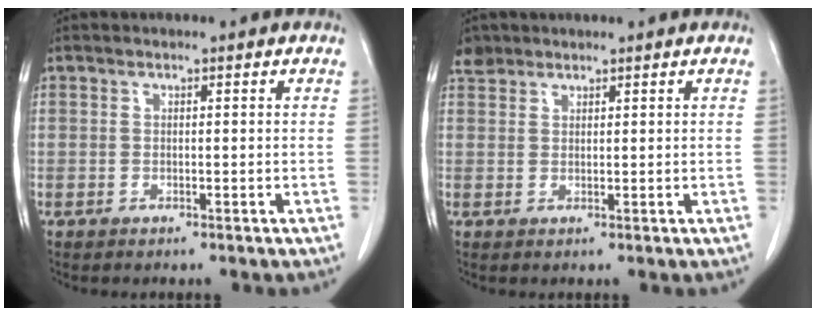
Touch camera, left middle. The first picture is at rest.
{"total": 1.9, "force": [1.7, 0.9, -0.1], "torque": [0.000, 0.006, 0.030]}